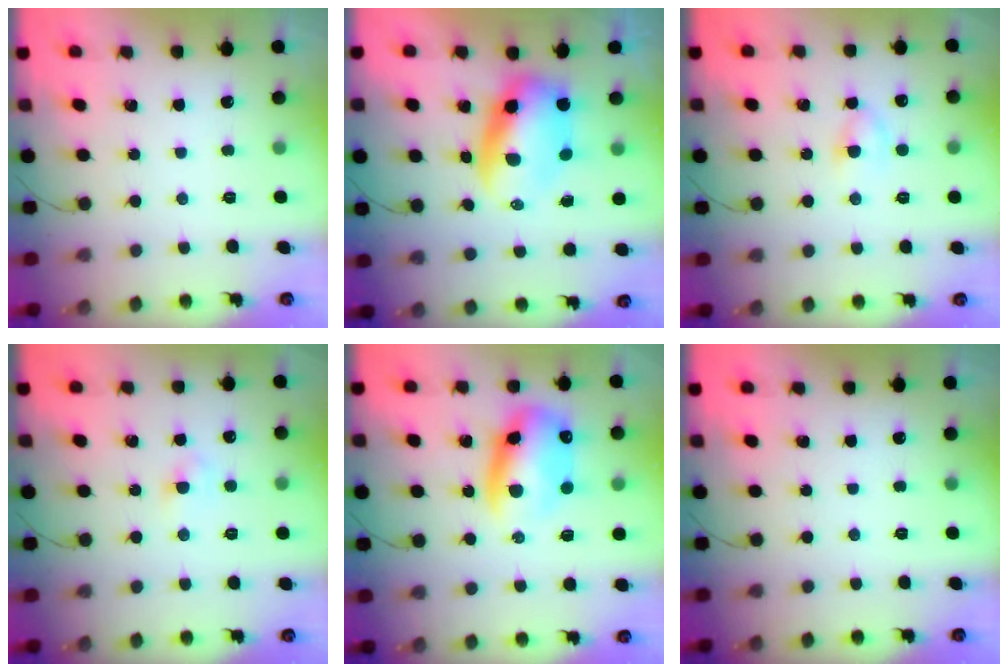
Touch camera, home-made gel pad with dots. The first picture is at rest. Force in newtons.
{"total": 9.4, "press": 9.1, "slide": 2.5}
{"total": 3.9, "press": 3.7, "slide": 1.1}
{"total": 3.0, "press": 2.9, "slide": 0.9}
{"total": 12.4, "press": 11.9, "slide": 3.2}
{"total": 0.0}